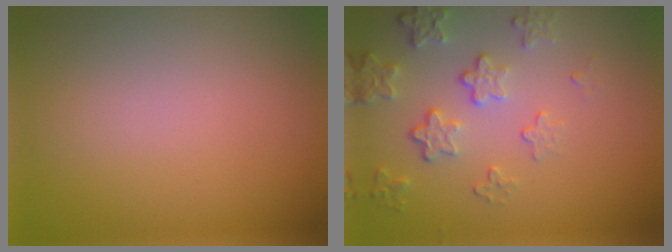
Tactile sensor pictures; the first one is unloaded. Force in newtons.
{"total": 4.1, "press": 3.2, "slide": 2.6}